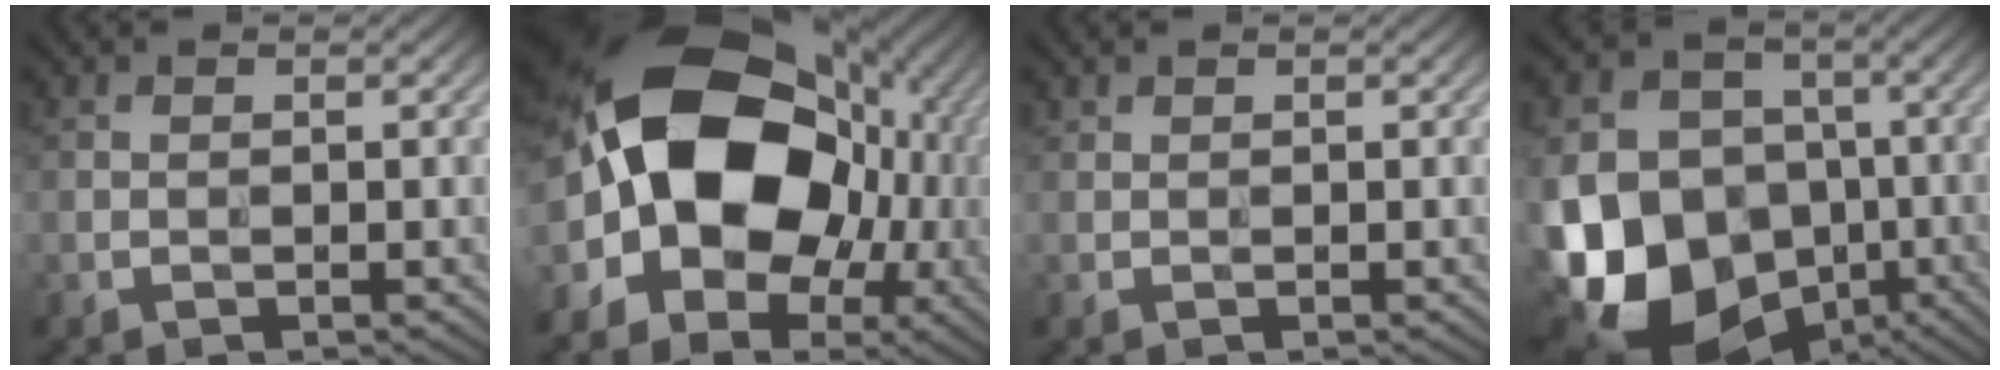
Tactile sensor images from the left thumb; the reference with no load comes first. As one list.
[{"total": 20.0, "force": [0.5, 14.9, 13.3], "torque": [-0.254, -0.013, 0.013]}, {"total": 0.6, "force": [0.5, 0.0, -0.1], "torque": [-0.002, 0.001, 0.014]}, {"total": 20.1, "force": [-7.3, 15.9, 10.0], "torque": [-0.233, -0.029, -0.136]}]